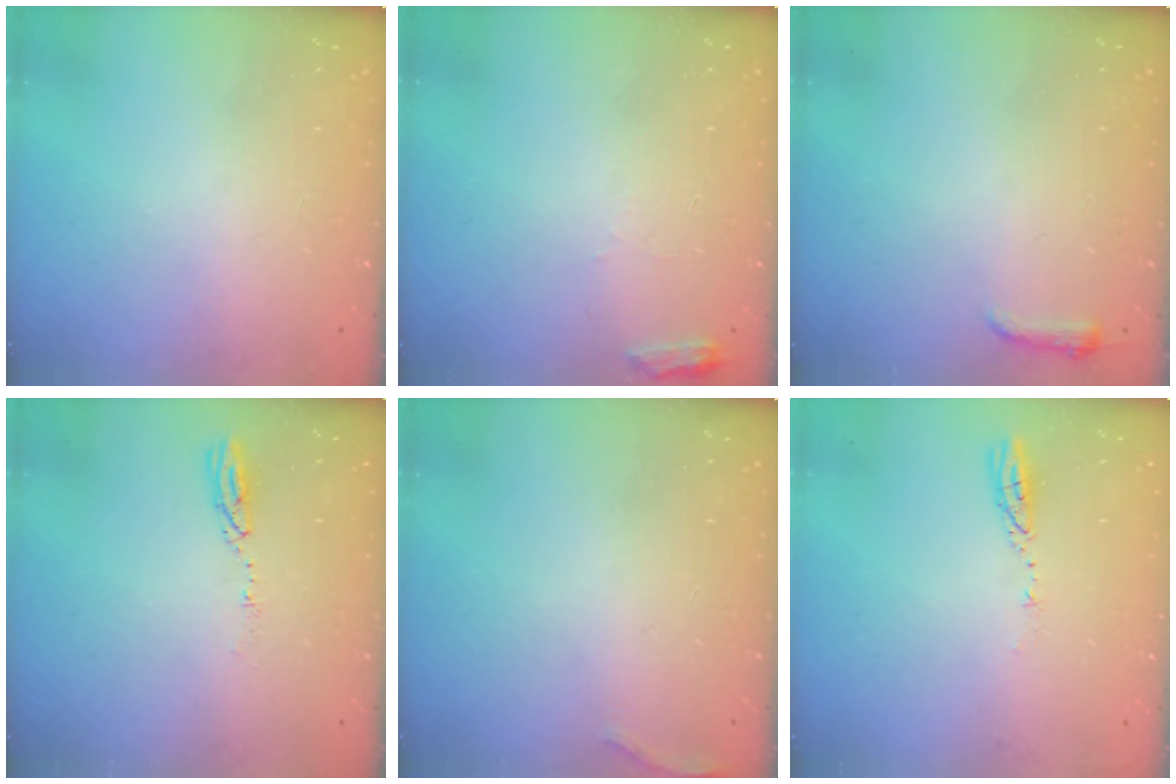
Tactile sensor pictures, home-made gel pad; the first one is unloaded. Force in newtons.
{"total": 4.2, "press": 4.2, "slide": 0.5}
{"total": 3.6, "press": 3.5, "slide": 0.6}
{"total": 3.8, "press": 3.8, "slide": 0.2}
{"total": 7.3, "press": 5.5, "slide": 4.8}
{"total": 3.5, "press": 3.5, "slide": 0.1}